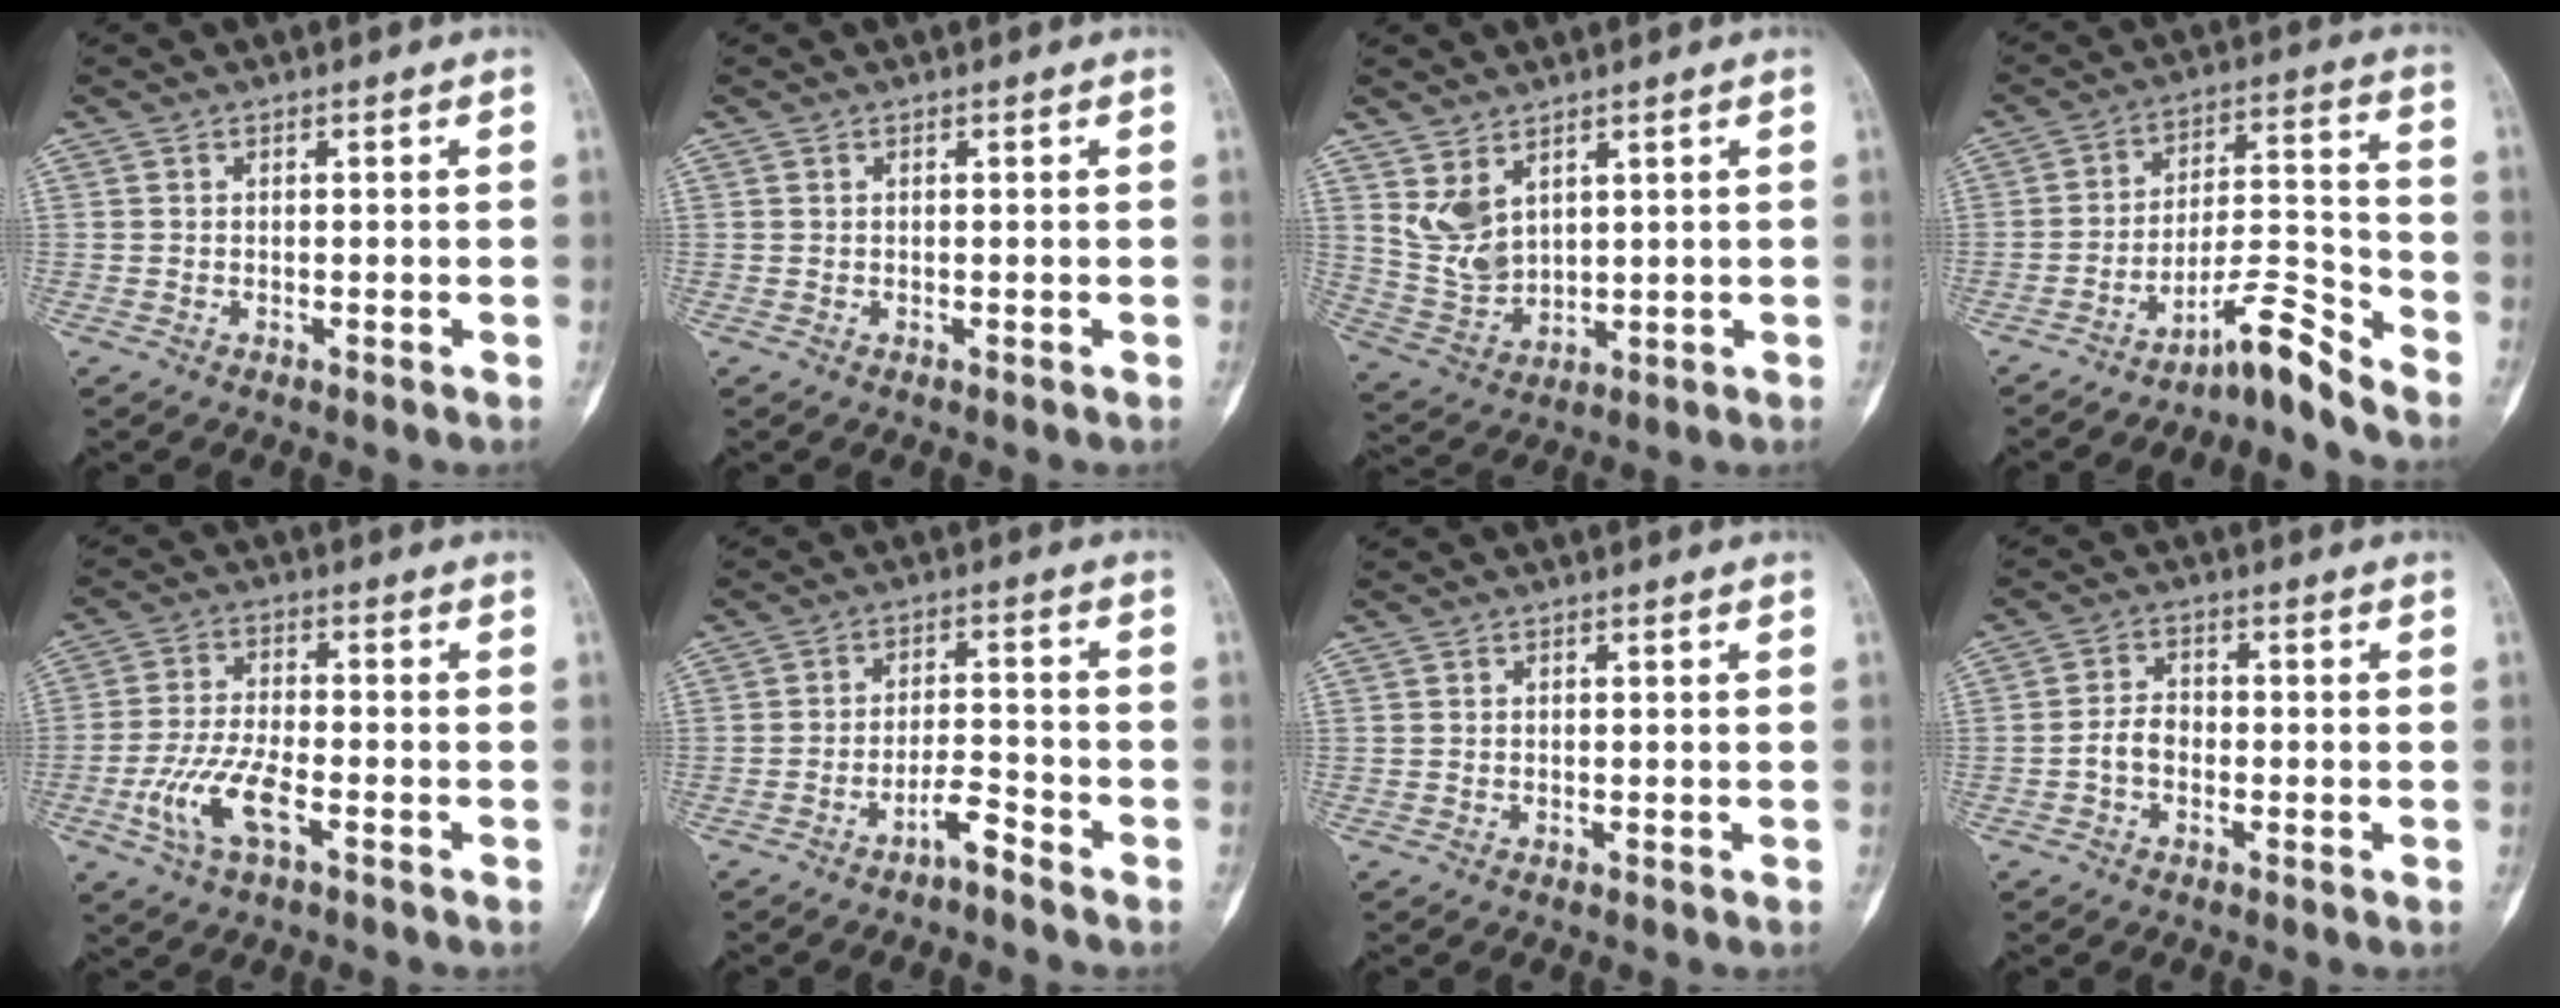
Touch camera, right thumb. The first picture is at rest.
{"total": 0.0}
{"total": 7.3, "force": [3.7, 4.3, 4.5], "torque": [-0.077, -0.022, 0.094]}
{"total": 8.3, "force": [-7.3, 0.3, 3.8], "torque": [-0.062, 0.097, -0.123]}
{"total": 9.6, "force": [-3.8, 3.8, 7.9], "torque": [-0.174, 0.014, -0.072]}
{"total": 4.2, "force": [-3.2, 0.9, 2.6], "torque": [-0.039, 0.035, -0.056]}
{"total": 0.0}
{"total": 3.9, "force": [-1.3, 2.7, 2.5], "torque": [-0.039, 0.018, -0.030]}